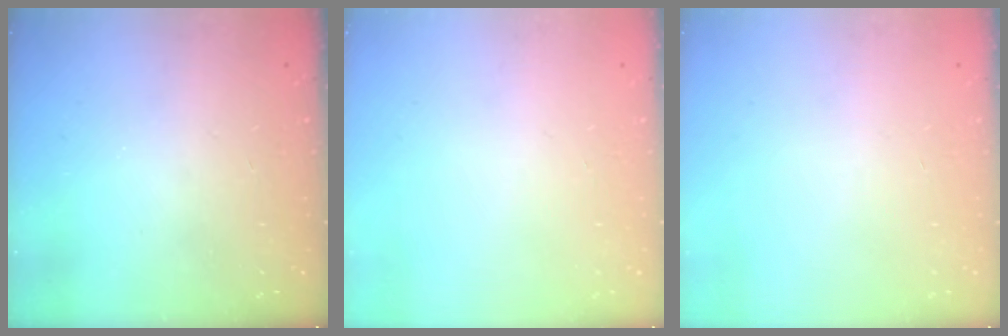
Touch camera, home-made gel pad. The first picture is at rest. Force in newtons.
{"total": 0.0}
{"total": 0.0}